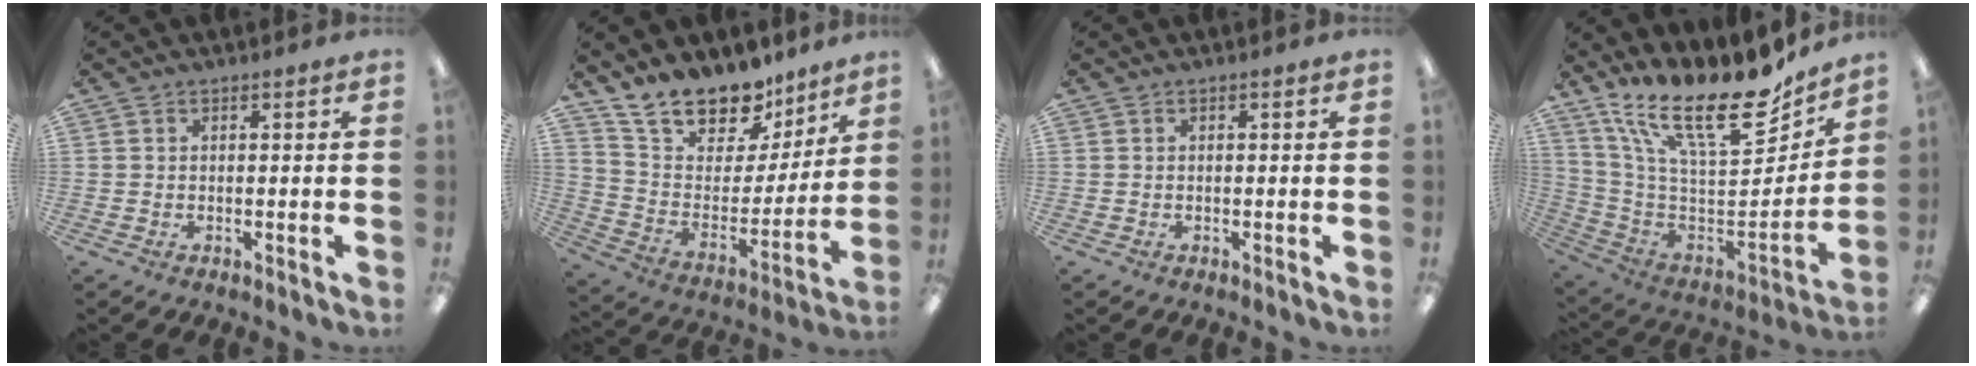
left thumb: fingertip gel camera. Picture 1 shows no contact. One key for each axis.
{"total": 15.4, "fx": 13.9, "fy": 6.0, "fz": 2.9, "tx": -0.076, "ty": -0.122, "tz": 0.256}
{"total": 0.0}
{"total": 23.4, "fx": 16.1, "fy": 8.7, "fz": 14.6, "tx": -0.234, "ty": -0.113, "tz": 0.278}